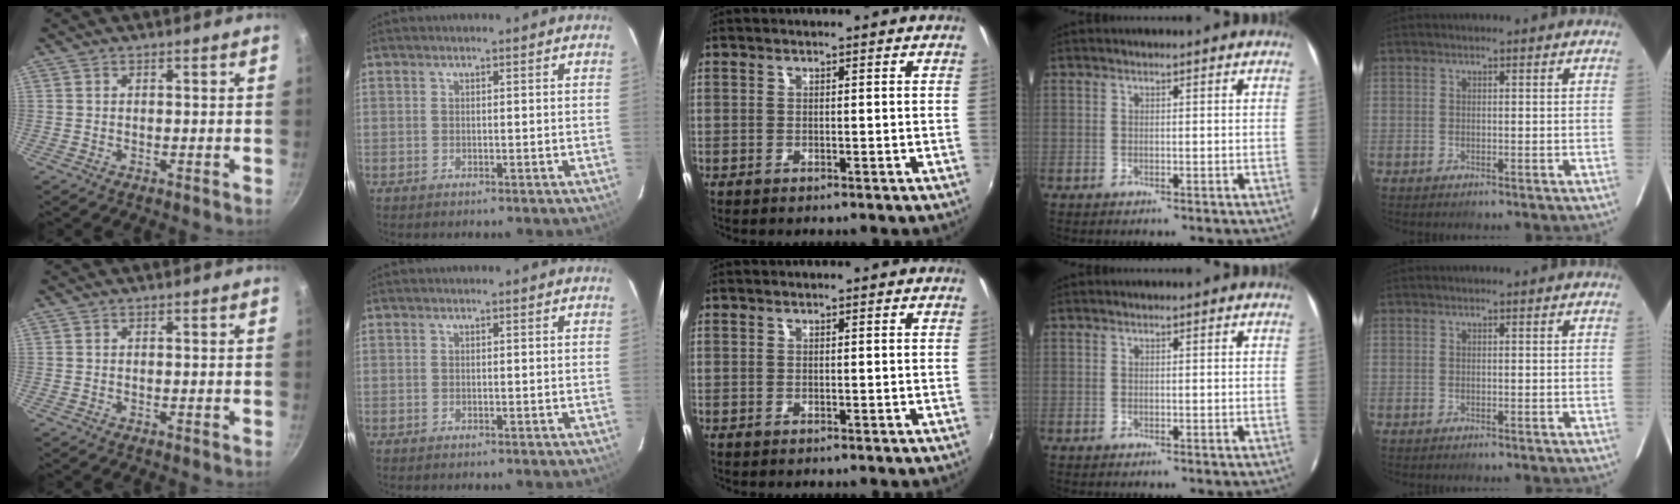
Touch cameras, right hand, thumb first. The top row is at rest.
{}